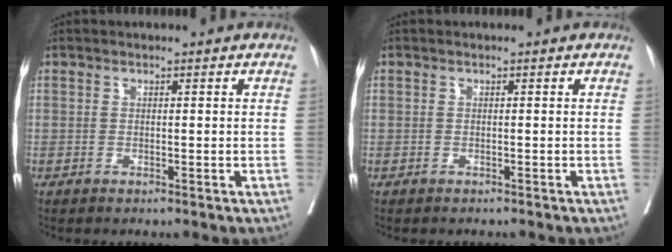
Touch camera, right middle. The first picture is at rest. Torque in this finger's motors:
{"motor_torque": [0.64, -0.77, 0.04, 0.01]}